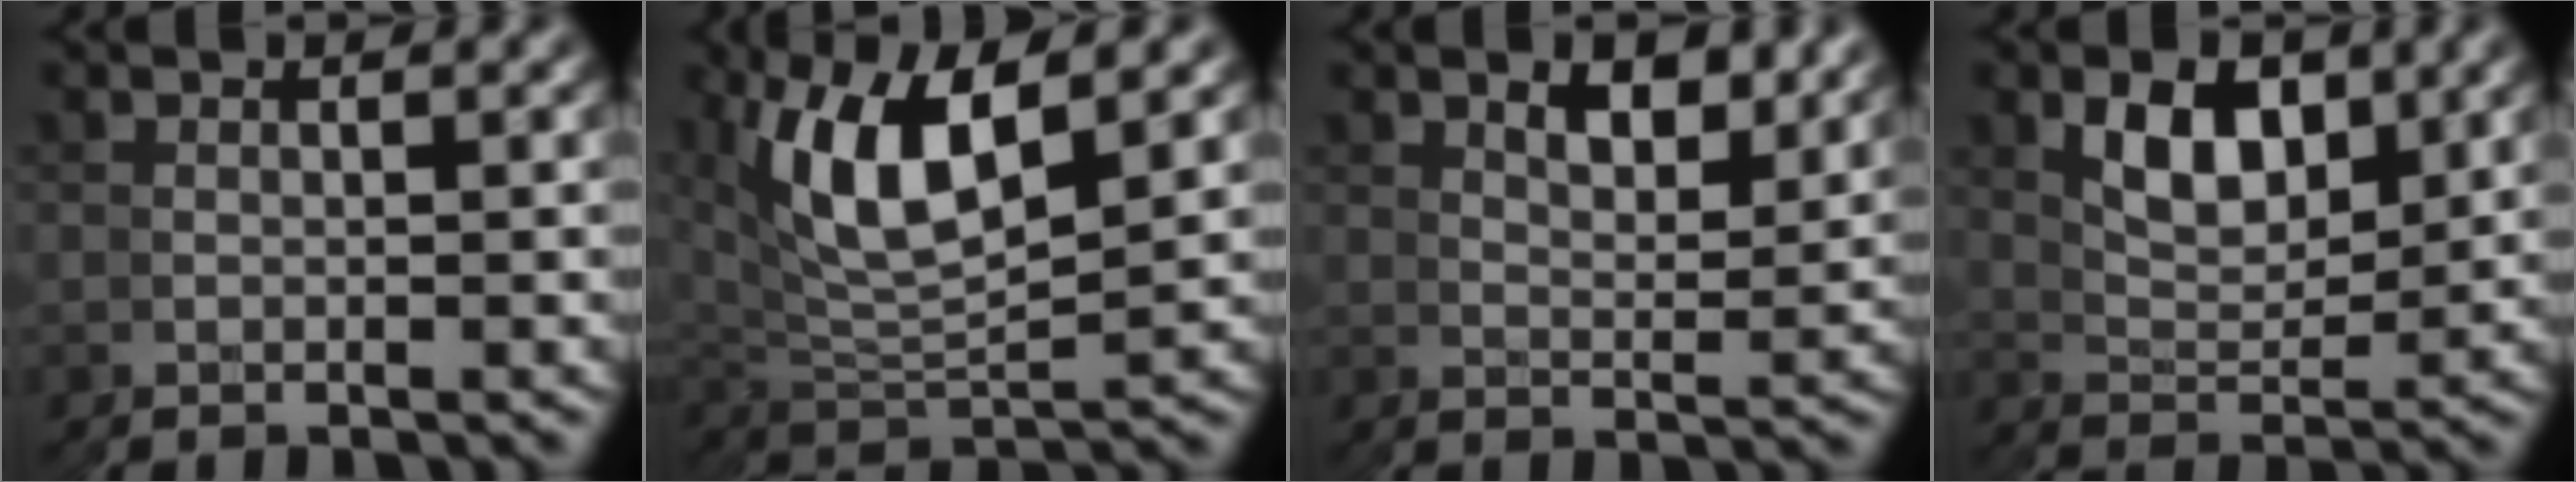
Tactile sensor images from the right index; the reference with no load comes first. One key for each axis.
{"total": 6.6, "fx": 2.7, "fy": 3.3, "fz": 5.1, "tx": -0.124, "ty": 0.000, "tz": 0.057}
{"total": 3.4, "fx": 2.9, "fy": 0.5, "fz": 1.7, "tx": -0.021, "ty": -0.006, "tz": 0.048}
{"total": 4.1, "fx": 2.3, "fy": 2.3, "fz": 2.5, "tx": -0.038, "ty": -0.008, "tz": 0.044}